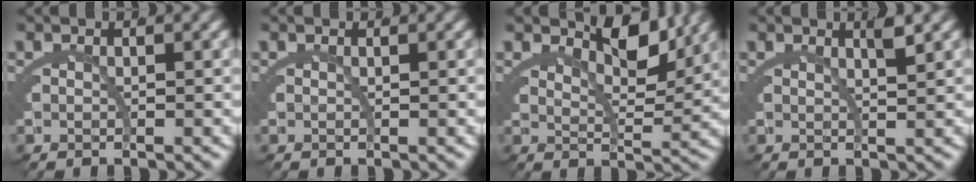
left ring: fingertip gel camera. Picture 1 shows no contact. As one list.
[{"total": 0.0}, {"total": 4.5, "force": [3.8, 1.0, 2.3], "torque": [-0.035, -0.008, 0.070]}, {"total": 1.3, "force": [0.5, -1.1, 0.5], "torque": [-0.008, -0.006, 0.017]}]